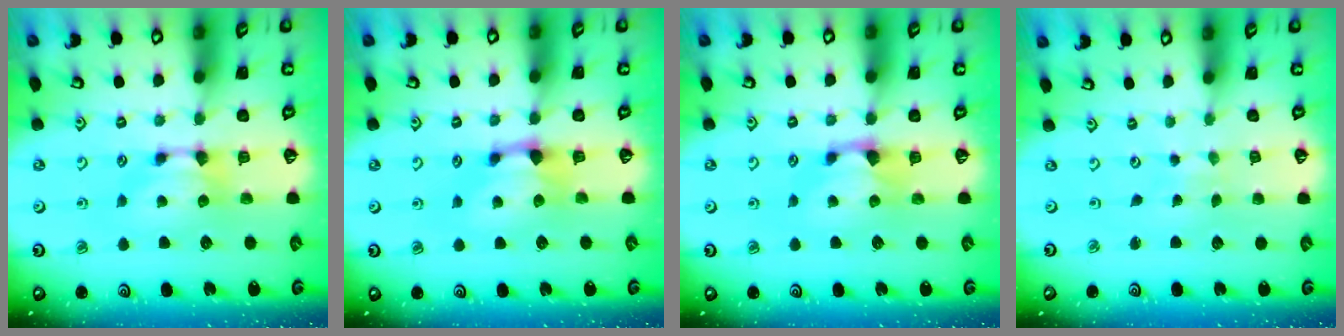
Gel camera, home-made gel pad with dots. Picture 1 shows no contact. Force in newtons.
{"total": 1.1, "press": 0.4, "slide": 1.0}
{"total": 0.6, "press": 0.2, "slide": 0.5}
{"total": 5.7, "press": 5.7, "slide": 0.2}